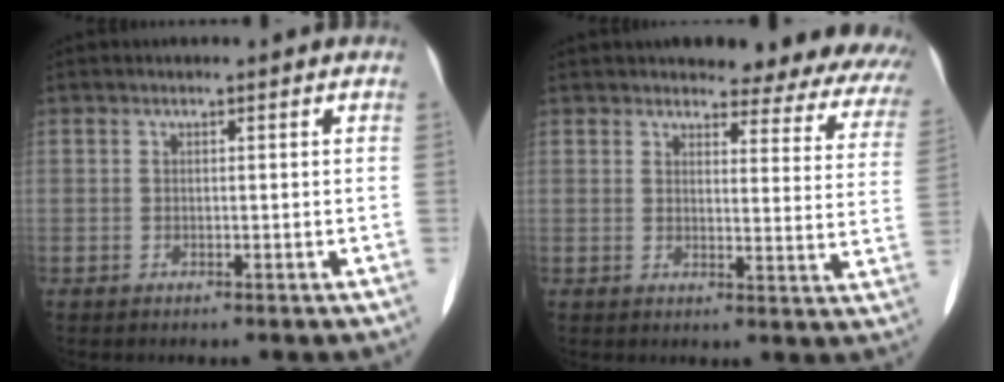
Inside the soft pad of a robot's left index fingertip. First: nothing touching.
{"total": 18.2, "force": [16.7, 4.0, 6.0], "torque": [-0.035, -0.060, 0.167]}